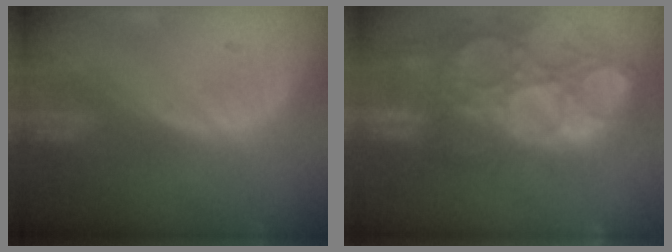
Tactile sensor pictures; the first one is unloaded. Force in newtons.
{"total": 15.0, "press": 12.6, "slide": 8.1}